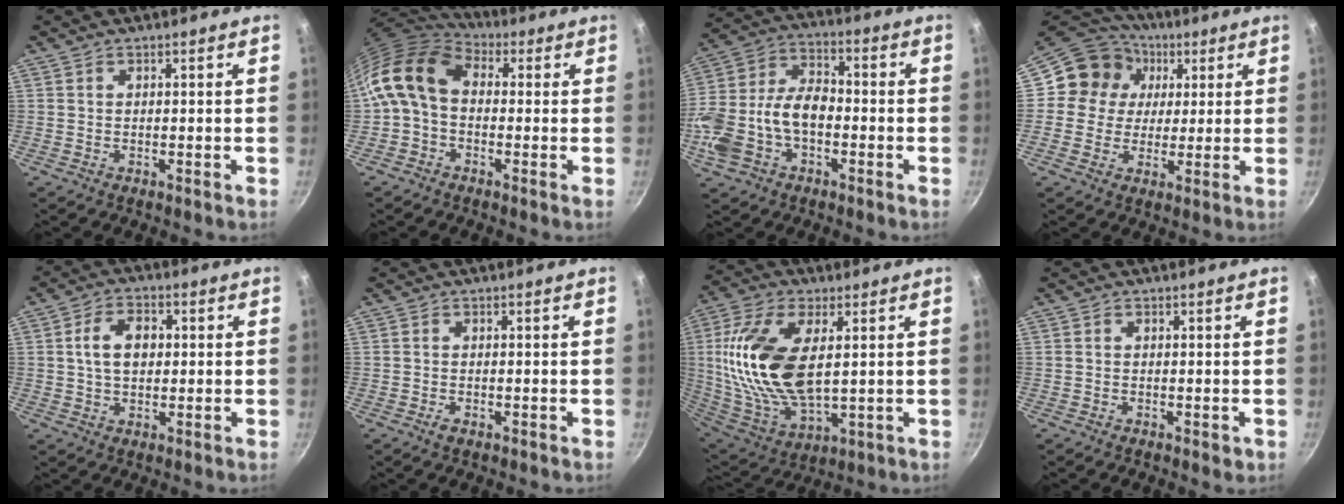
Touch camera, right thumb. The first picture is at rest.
{"total": 12.6, "force": [0.9, 8.9, 8.9], "torque": [-0.160, 0.027, -0.006]}
{"total": 16.7, "force": [-3.8, 10.7, 12.2], "torque": [-0.227, 0.045, -0.080]}
{"total": 12.1, "force": [2.8, 11.1, 4.1], "torque": [-0.038, 0.012, 0.028]}
{"total": 7.5, "force": [1.0, 5.1, 5.4], "torque": [-0.075, 0.011, 0.012]}
{"total": 1.2, "force": [-0.6, 0.7, 0.9], "torque": [-0.018, 0.000, -0.011]}
{"total": 21.1, "force": [3.5, 10.7, 17.9], "torque": [-0.357, -0.014, 0.071]}
{"total": 1.4, "force": [-0.4, 0.8, 1.1], "torque": [-0.013, -0.001, -0.006]}